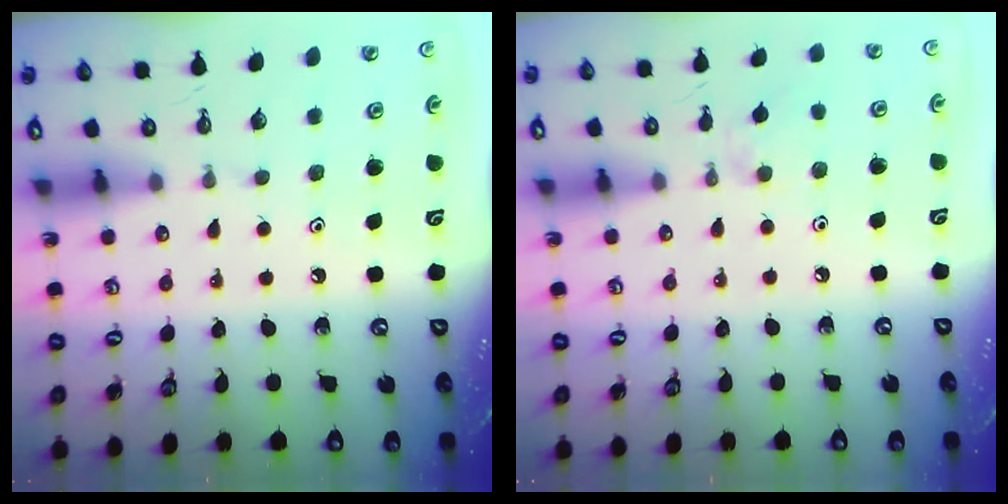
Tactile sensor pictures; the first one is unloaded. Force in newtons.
{"total": 7.3, "press": 7.2, "slide": 0.7}